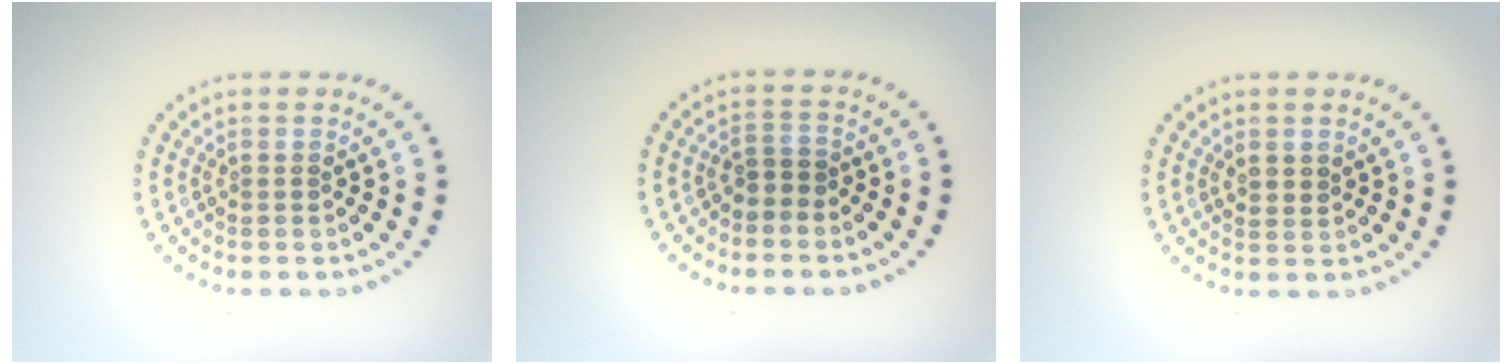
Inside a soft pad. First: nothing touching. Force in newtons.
{"total": 1.5, "press": 1.2, "slide": 0.9}
{"total": 1.2, "press": 1.0, "slide": 0.6}